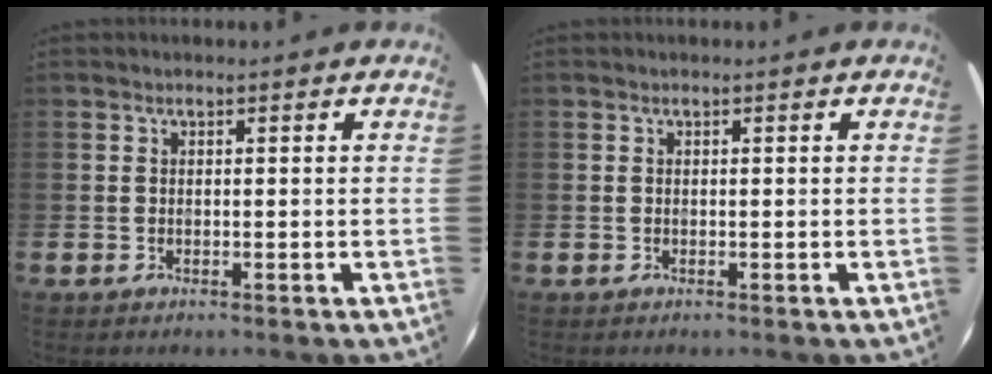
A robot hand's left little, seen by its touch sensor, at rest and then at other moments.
{"total": 0.0}